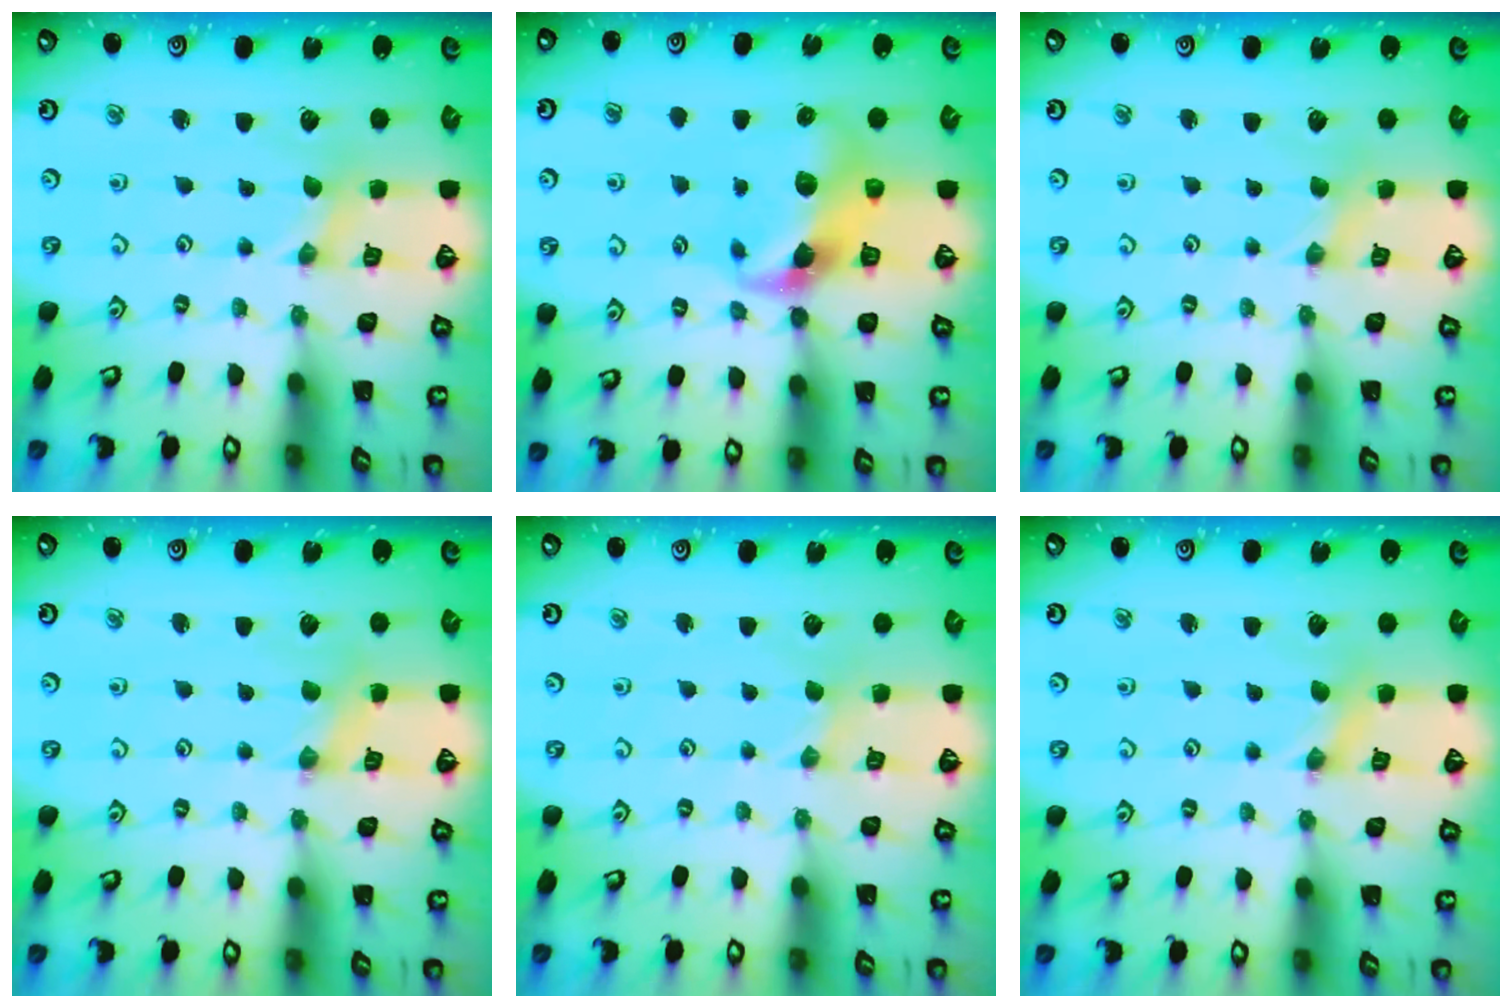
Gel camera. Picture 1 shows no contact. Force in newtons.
{"total": 9.9, "press": 9.7, "slide": 1.6}
{"total": 0.0}
{"total": 1.1, "press": 1.1, "slide": 0.2}
{"total": 0.0}
{"total": 0.9, "press": 0.9, "slide": 0.2}